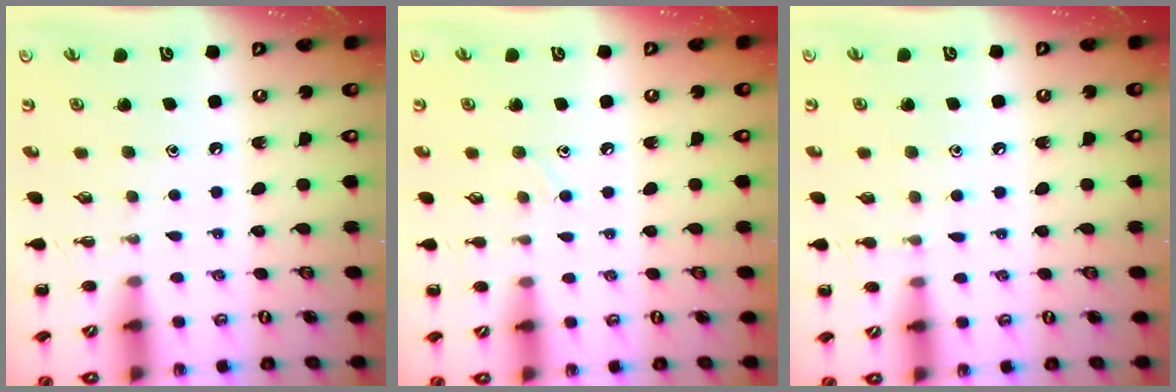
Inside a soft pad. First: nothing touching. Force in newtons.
{"total": 4.0, "press": 3.7, "slide": 1.5}
{"total": 3.6, "press": 3.4, "slide": 1.3}